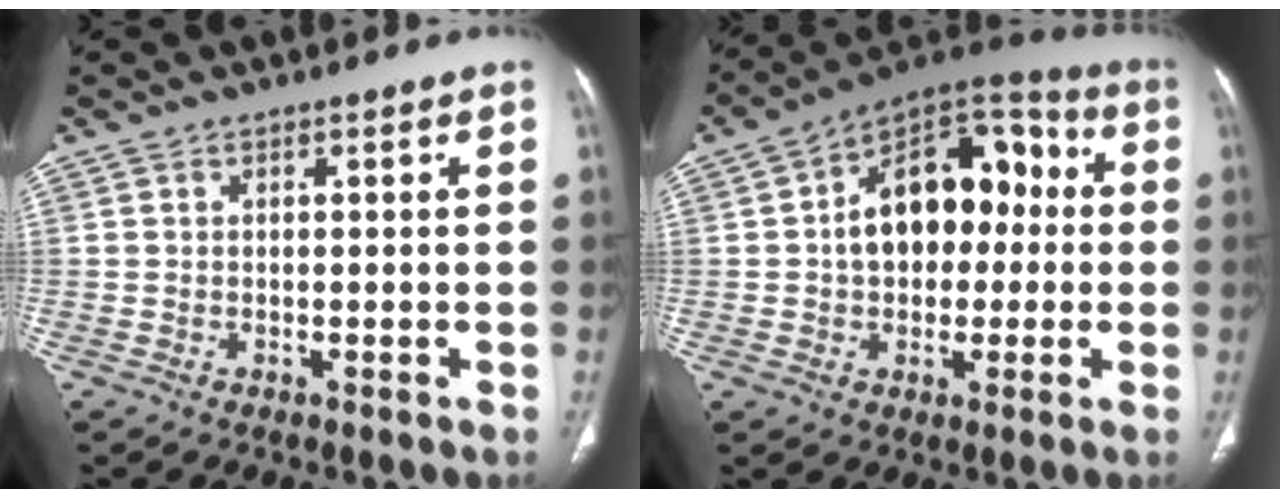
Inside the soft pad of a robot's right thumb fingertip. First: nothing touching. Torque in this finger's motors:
{"motor_torque": [0.18, 2.50, 1.71, -0.31, 0.13]}